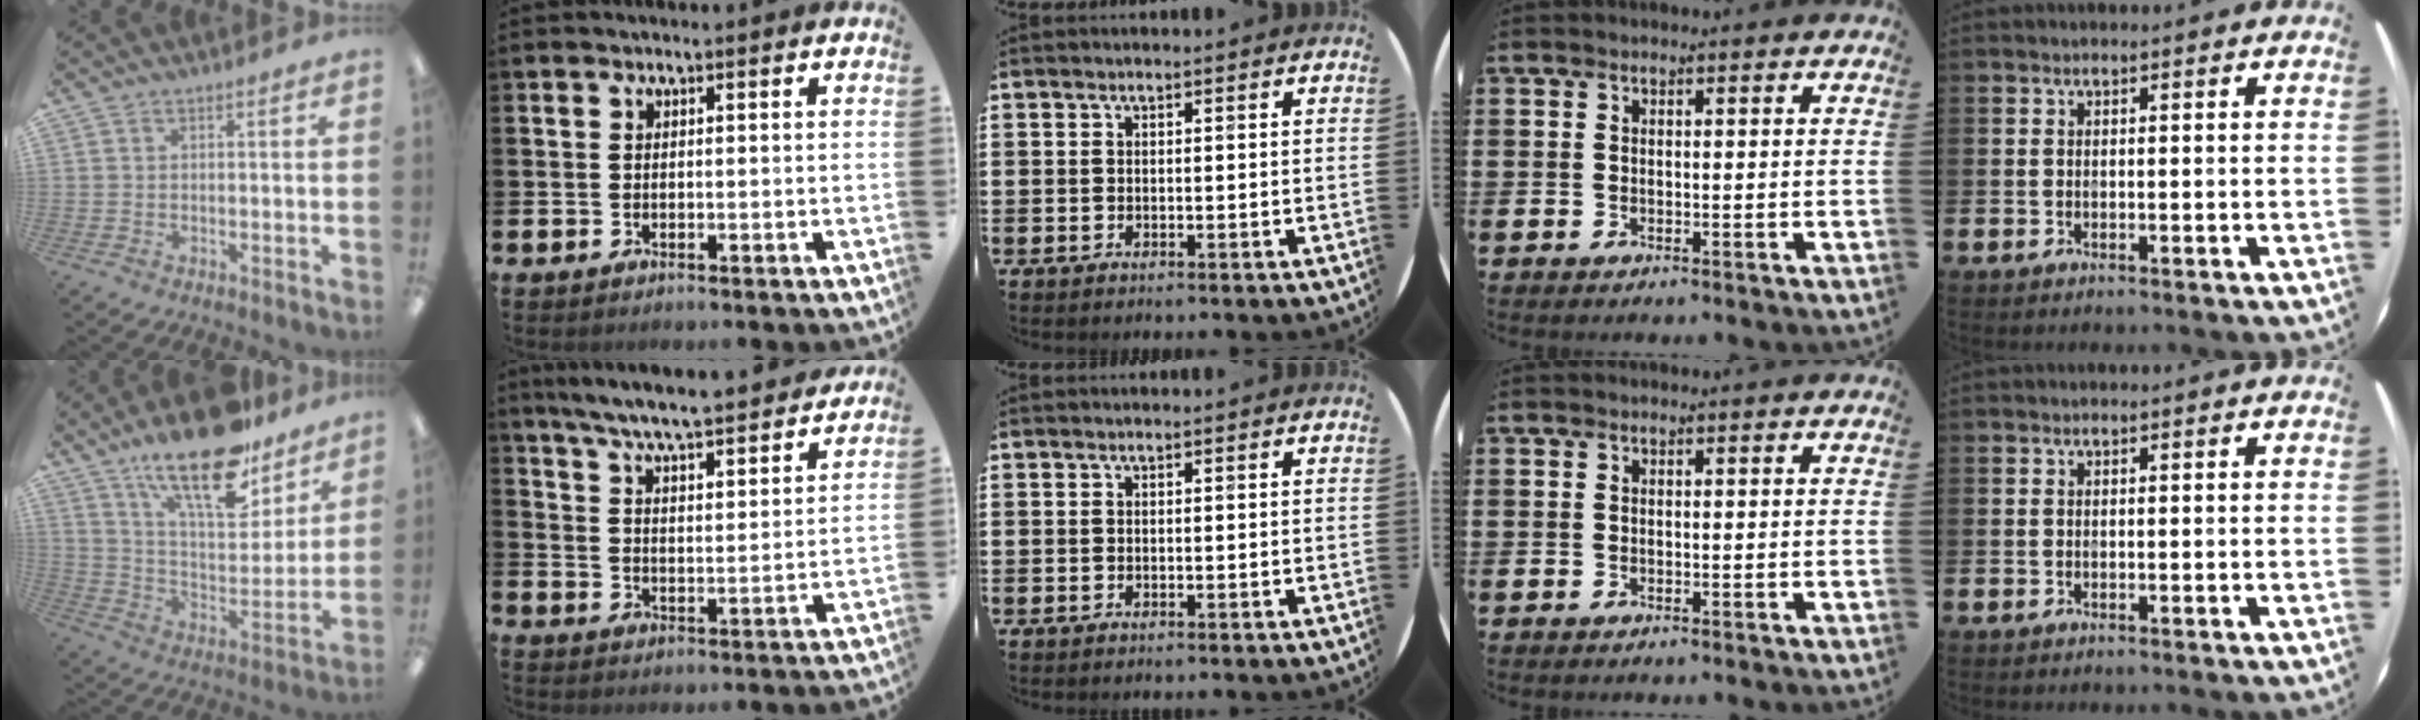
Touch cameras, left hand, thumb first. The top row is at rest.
{"thumb": {"total": 21.6, "force": [15.5, 8.1, 12.8], "torque": [-0.210, -0.097, 0.265]}, "index": {"total": 7.4, "force": [7.0, 0.0, 2.4], "torque": [-0.077, -0.050, 0.122]}}